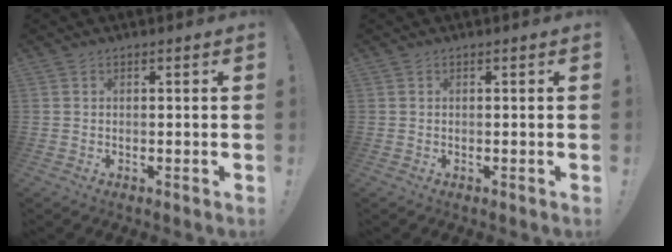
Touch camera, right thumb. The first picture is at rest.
{"total": 0.0}